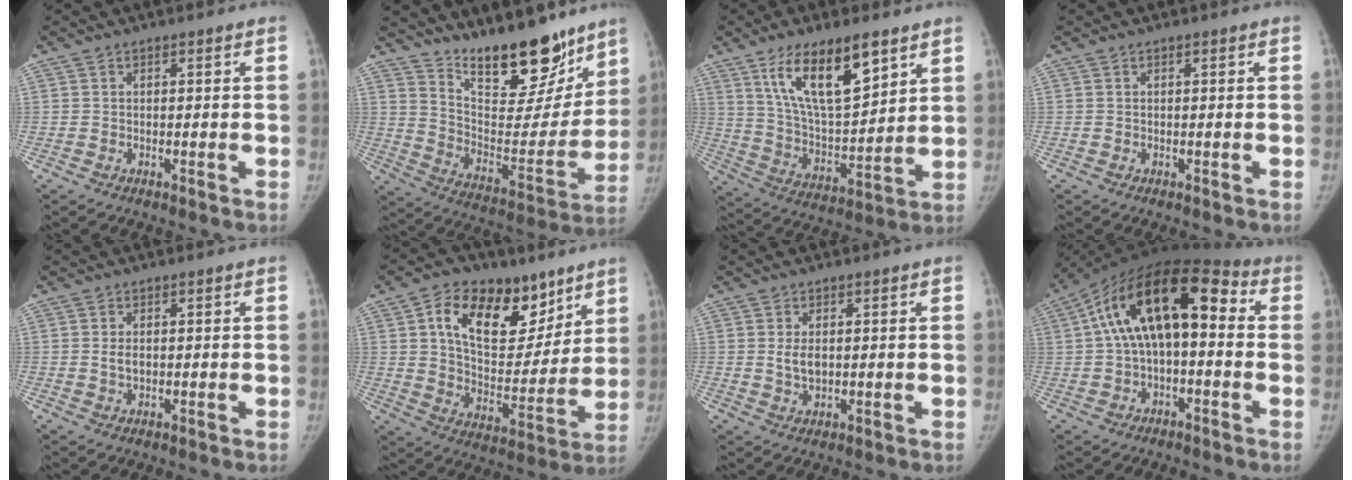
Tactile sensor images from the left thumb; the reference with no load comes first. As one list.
[{"total": 22.6, "force": [16.7, 8.4, 12.6], "torque": [-0.135, -0.106, 0.269]}, {"total": 16.9, "force": [9.6, 6.1, 12.6], "torque": [-0.186, -0.047, 0.182]}, {"total": 0.0}, {"total": 1.9, "force": [0.2, 1.2, 1.5], "torque": [-0.027, -0.003, 0.004]}, {"total": 20.6, "force": [10.2, 12.2, 13.1], "torque": [-0.158, -0.041, 0.172]}, {"total": 3.1, "force": [0.4, 1.8, 2.4], "torque": [-0.043, -0.008, 0.012]}, {"total": 19.0, "force": [2.2, 9.5, 16.2], "torque": [-0.254, 0.053, 0.022]}]